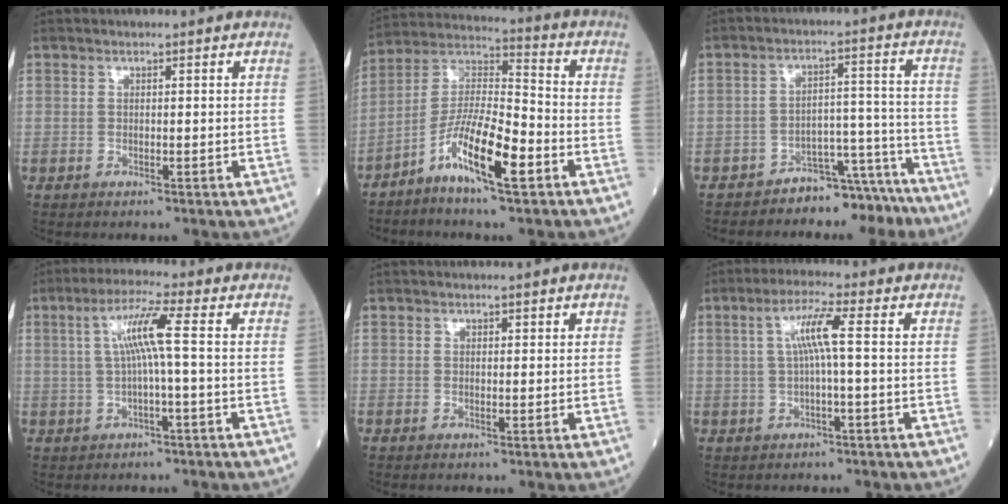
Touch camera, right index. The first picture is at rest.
{"total": 11.5, "force": [-5.7, 1.8, 9.8], "torque": [-0.188, 0.002, -0.112]}
{"total": 8.2, "force": [-7.5, 3.2, 1.2], "torque": [0.011, 0.067, -0.115]}
{"total": 6.2, "force": [0.6, -0.6, 6.2], "torque": [-0.118, 0.016, 0.014]}
{"total": 0.5, "force": [0.4, 0.3, 0.1], "torque": [0.005, 0.000, 0.001]}
{"total": 5.2, "force": [0.6, -0.2, 5.1], "torque": [-0.099, 0.014, 0.014]}